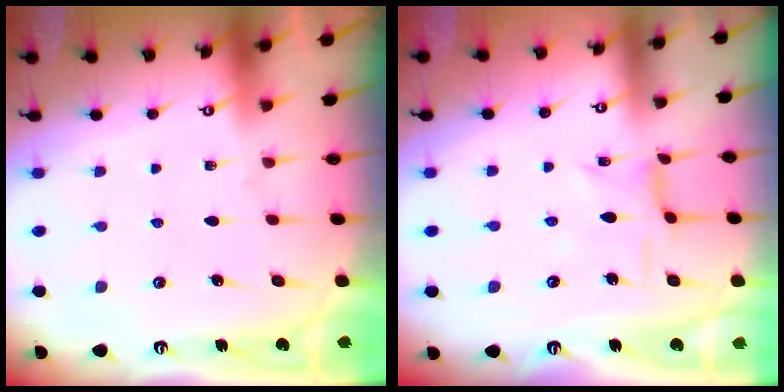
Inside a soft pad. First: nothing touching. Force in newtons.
{"total": 2.9, "press": 2.9, "slide": 0.3}